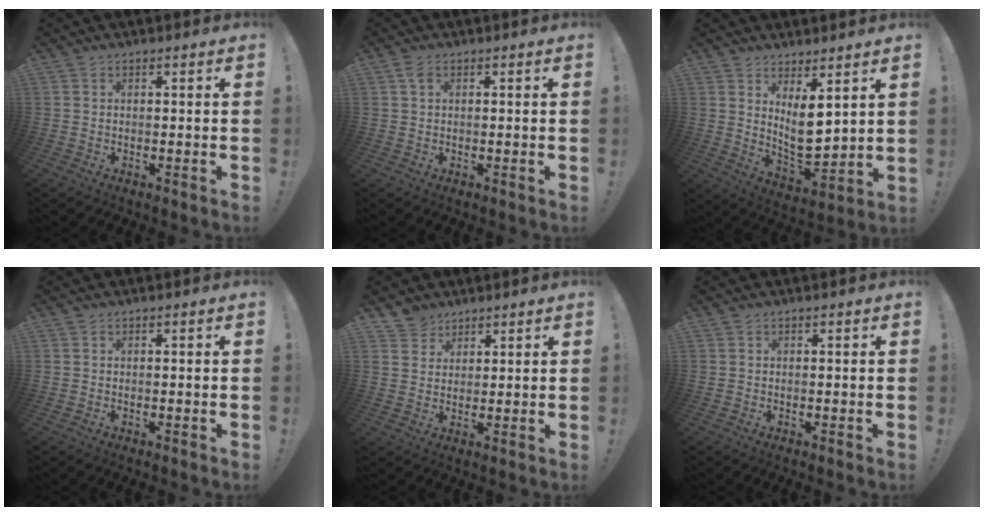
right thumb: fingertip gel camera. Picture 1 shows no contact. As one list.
[{"total": 1.9, "force": [0.9, 1.1, 1.3], "torque": [-0.020, 0.000, 0.014]}, {"total": 9.7, "force": [4.7, 4.0, 7.5], "torque": [-0.118, -0.048, 0.091]}, {"total": 0.0}, {"total": 5.2, "force": [3.9, 3.5, 0.0], "torque": [0.002, -0.028, 0.076]}, {"total": 0.0}]